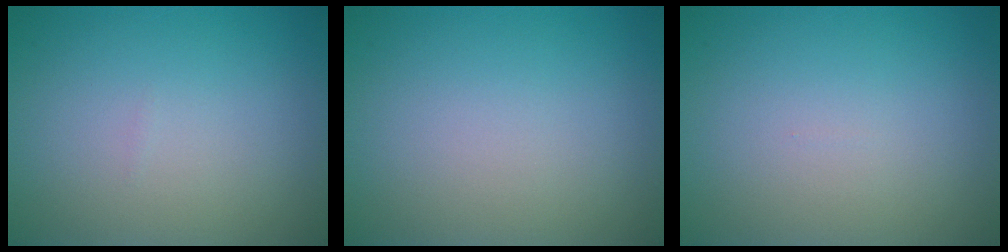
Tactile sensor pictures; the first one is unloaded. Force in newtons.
{"total": 0.0}
{"total": 0.0}